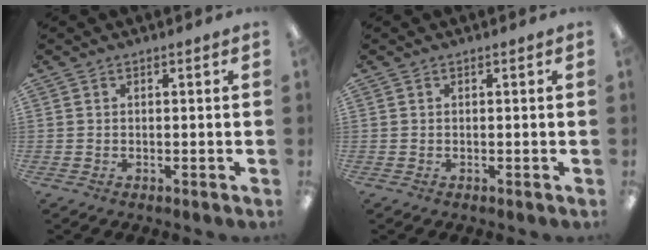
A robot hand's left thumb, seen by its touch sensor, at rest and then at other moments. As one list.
[{"total": 0.0}]